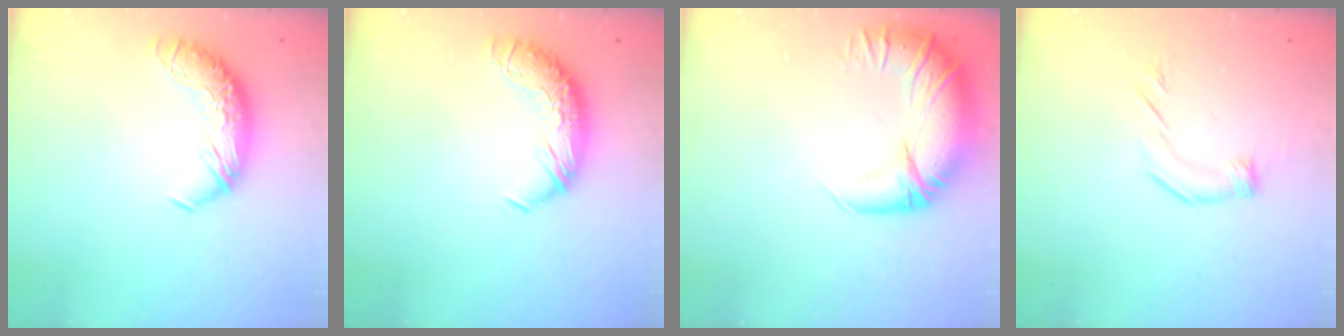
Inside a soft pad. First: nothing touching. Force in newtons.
{"total": 0.0}
{"total": 3.6, "press": 1.0, "slide": 3.5}
{"total": 4.8, "press": 4.7, "slide": 0.5}